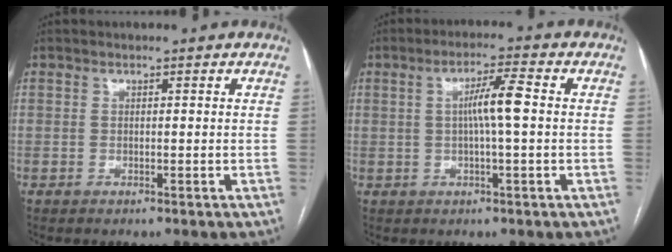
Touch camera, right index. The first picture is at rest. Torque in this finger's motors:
{"motor_torque": [0.45, -0.02, 0.26, 0.10]}